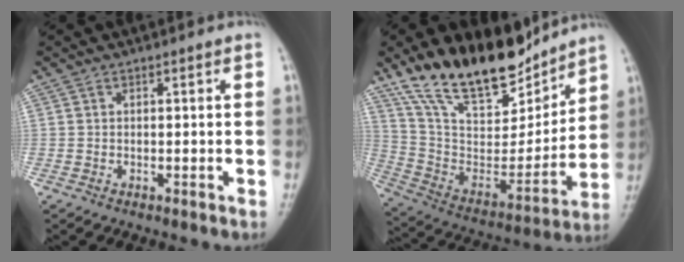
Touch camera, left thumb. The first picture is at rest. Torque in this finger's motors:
{"motor_torque": [3.57, 1.44, 1.37, -1.40, 0.45]}